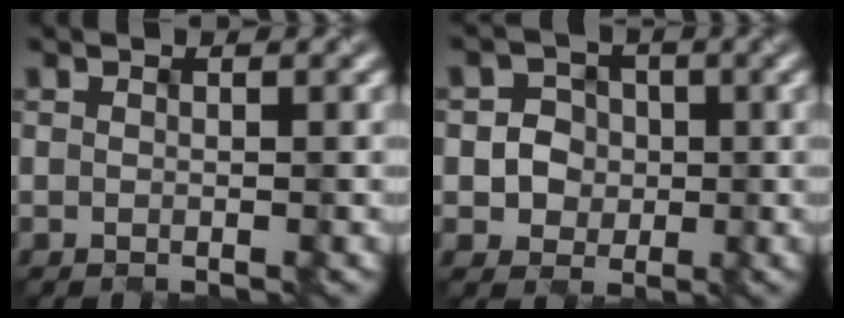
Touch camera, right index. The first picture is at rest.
{"total": 3.1, "force": [-0.5, 3.0, 0.8], "torque": [-0.006, 0.002, -0.021]}